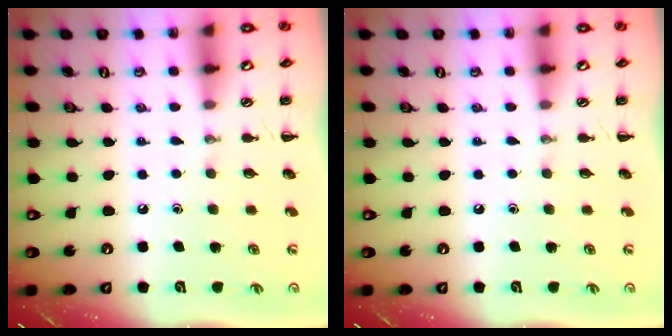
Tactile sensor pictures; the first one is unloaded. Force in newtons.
{"total": 0.0}